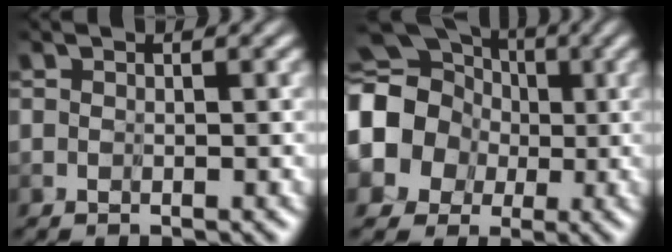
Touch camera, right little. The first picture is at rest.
{"total": 11.8, "force": [-0.1, 10.7, 4.8], "torque": [-0.153, 0.001, -0.034]}